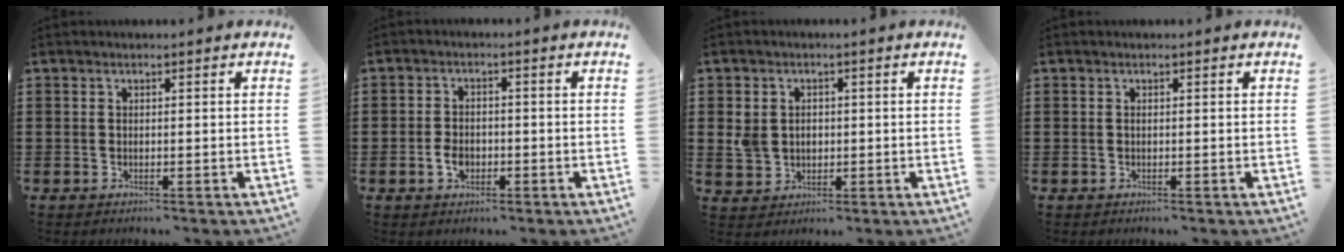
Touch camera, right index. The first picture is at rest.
{"total": 3.1, "force": [-1.1, 2.2, 2.0], "torque": [-0.046, -0.001, -0.021]}
{"total": 3.5, "force": [0.4, 3.1, 1.6], "torque": [-0.042, 0.012, 0.005]}
{"total": 0.0}